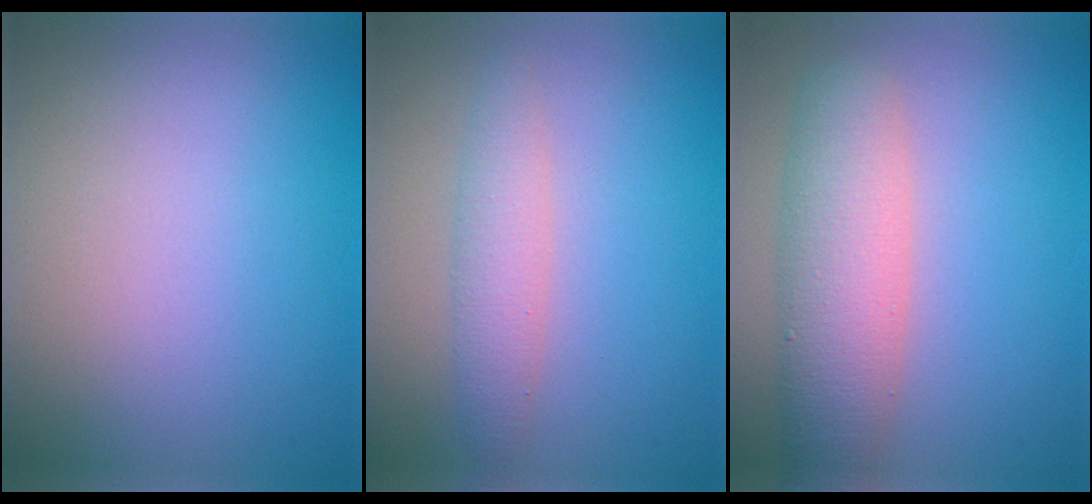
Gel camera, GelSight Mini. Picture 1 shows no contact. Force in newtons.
{"total": 2.4, "press": 2.4, "slide": 0.1}
{"total": 5.6, "press": 5.6, "slide": 0.3}